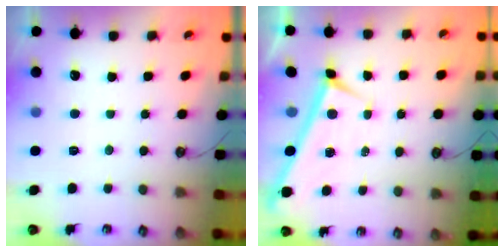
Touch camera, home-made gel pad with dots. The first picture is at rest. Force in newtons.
{"total": 0.0}